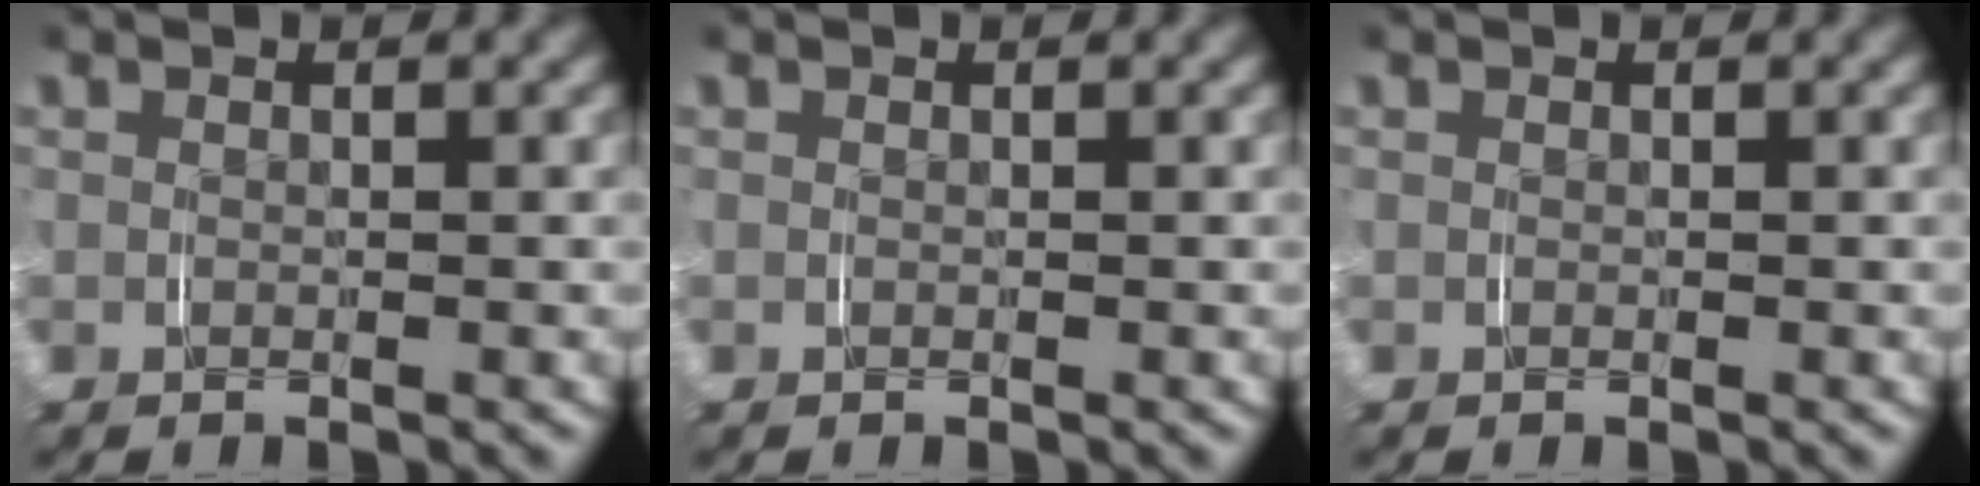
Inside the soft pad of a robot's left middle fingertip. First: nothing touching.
{"total": 0.0}
{"total": 0.0}